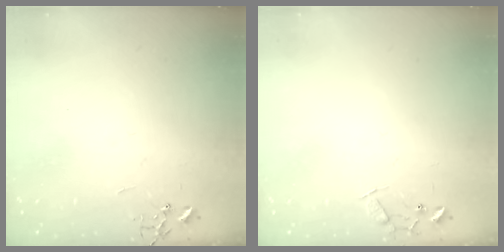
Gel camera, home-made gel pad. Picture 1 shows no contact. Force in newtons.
{"total": 7.7, "press": 7.6, "slide": 0.5}